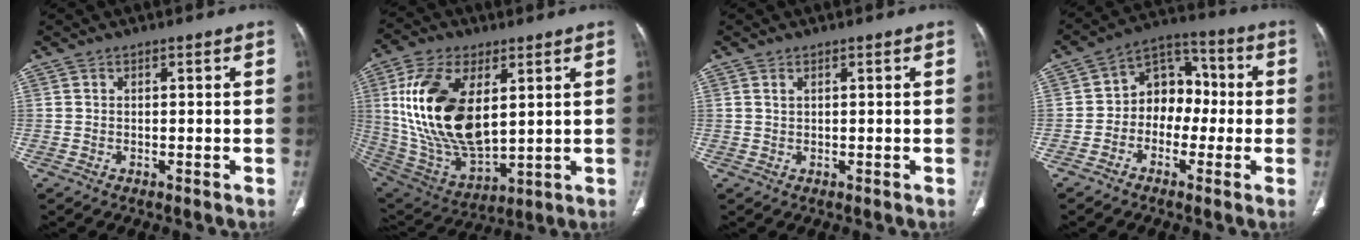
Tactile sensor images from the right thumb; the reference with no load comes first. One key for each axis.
{"total": 22.4, "fx": 4.9, "fy": 12.0, "fz": 18.3, "tx": -0.348, "ty": -0.027, "tz": 0.102}
{"total": 0.9, "fx": 0.4, "fy": 0.5, "fz": 0.6, "tx": -0.015, "ty": 0.003, "tz": 0.009}
{"total": 10.2, "fx": -1.4, "fy": 8.1, "fz": 6.1, "tx": -0.051, "ty": 0.042, "tz": -0.039}